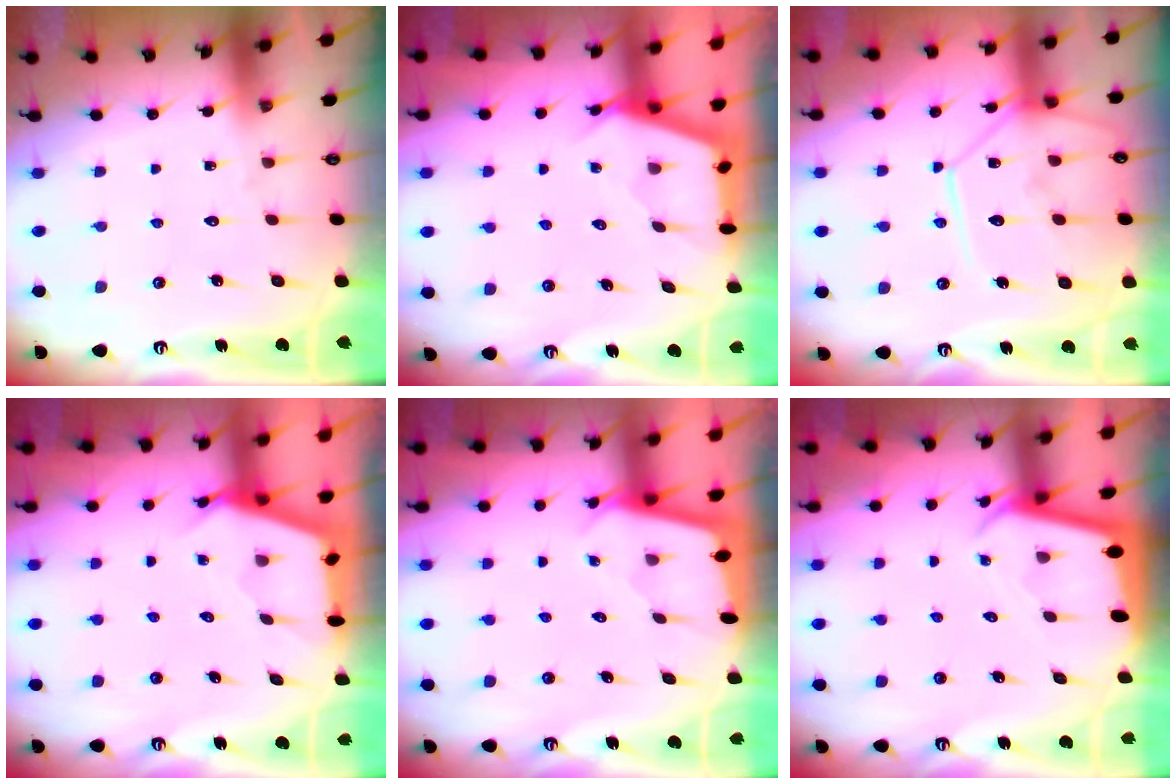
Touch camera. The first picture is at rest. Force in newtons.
{"total": 3.0, "press": 3.0, "slide": 0.4}
{"total": 13.7, "press": 13.6, "slide": 1.1}
{"total": 2.7, "press": 2.7, "slide": 0.3}
{"total": 1.9, "press": 1.9, "slide": 0.1}
{"total": 2.2, "press": 2.2, "slide": 0.1}